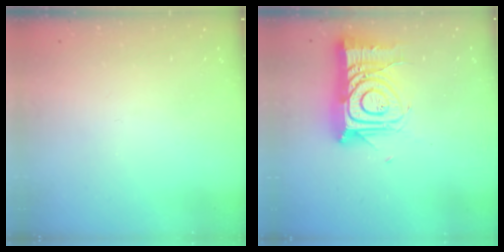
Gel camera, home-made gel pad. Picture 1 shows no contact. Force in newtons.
{"total": 16.7, "press": 16.6, "slide": 1.4}